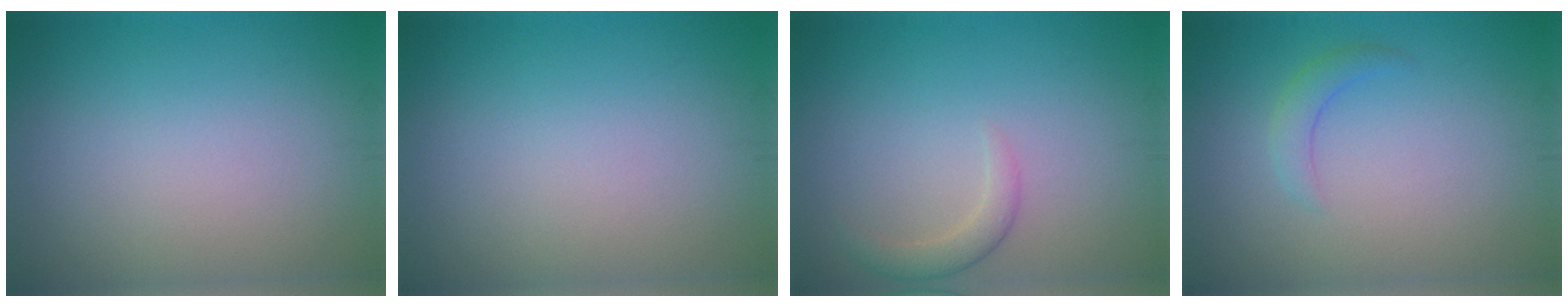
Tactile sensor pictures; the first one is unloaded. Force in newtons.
{"total": 0.0}
{"total": 1.8, "press": 1.8, "slide": 0.2}
{"total": 1.6, "press": 1.6, "slide": 0.2}